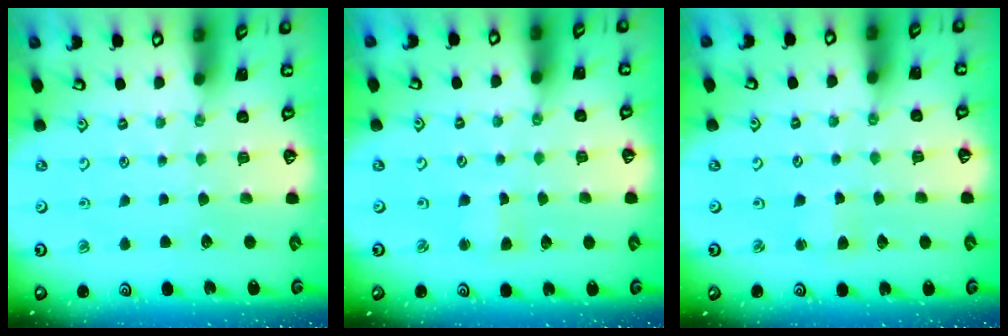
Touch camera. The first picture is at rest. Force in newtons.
{"total": 2.4, "press": 2.4, "slide": 0.4}
{"total": 3.6, "press": 3.5, "slide": 0.5}